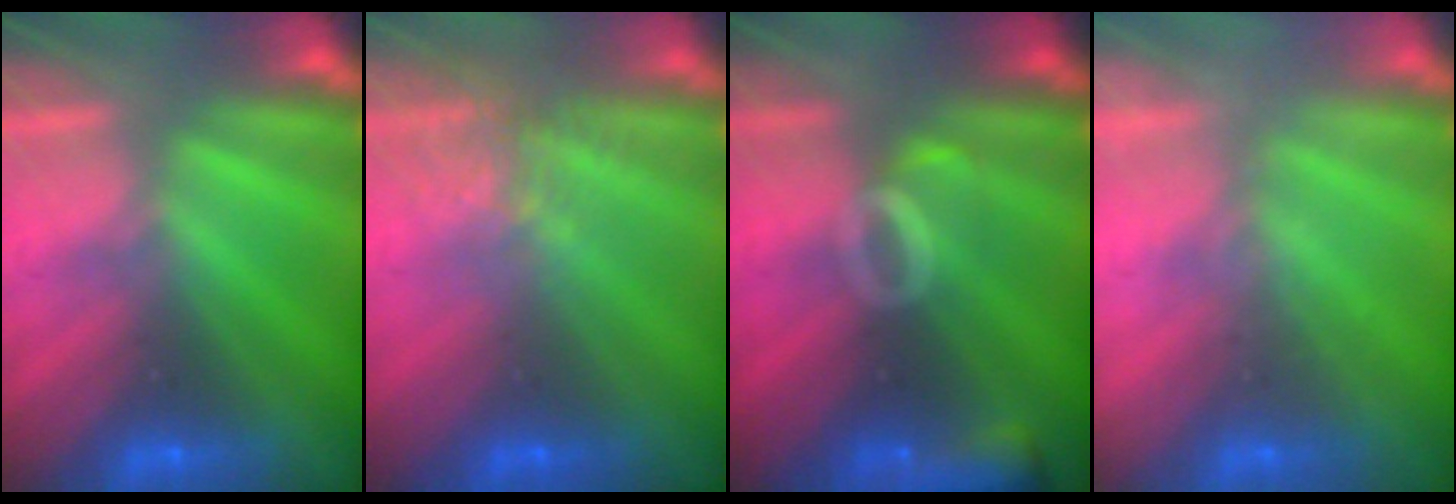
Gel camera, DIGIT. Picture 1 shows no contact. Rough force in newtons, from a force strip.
{"total": 2.8}
{"total": 9.2}
{"total": 2.1}